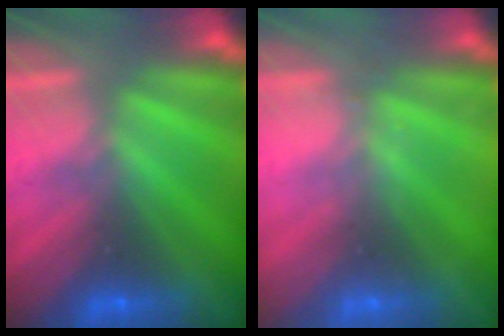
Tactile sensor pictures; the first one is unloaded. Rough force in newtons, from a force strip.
{"total": 2.1}